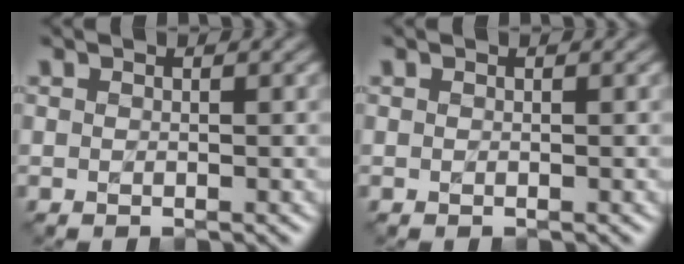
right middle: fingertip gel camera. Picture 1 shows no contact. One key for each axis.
{"total": 0.0}